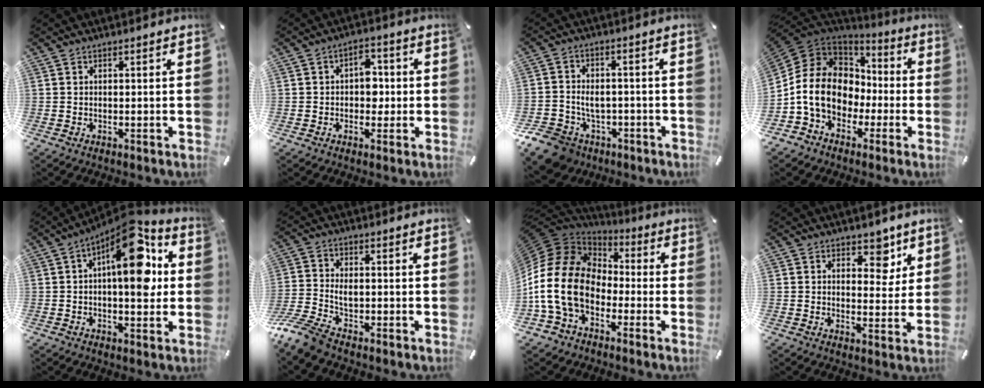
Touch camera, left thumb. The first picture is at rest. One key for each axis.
{"total": 6.0, "fx": -0.1, "fy": 4.5, "fz": 4.0, "tx": -0.040, "ty": 0.000, "tz": -0.011}
{"total": 8.8, "fx": -3.1, "fy": 7.6, "fz": 3.1, "tx": -0.068, "ty": 0.023, "tz": -0.050}
{"total": 13.9, "fx": -2.6, "fy": 11.9, "fz": 6.6, "tx": -0.159, "ty": 0.004, "tz": -0.048}
{"total": 17.3, "fx": 5.0, "fy": 7.6, "fz": 14.7, "tx": -0.195, "ty": -0.035, "tz": 0.080}
{"total": 7.3, "fx": -3.9, "fy": 4.1, "fz": 4.6, "tx": -0.112, "ty": 0.004, "tz": -0.076}
{"total": 18.3, "fx": -3.9, "fy": 13.8, "fz": 11.3, "tx": -0.261, "ty": 0.020, "tz": -0.073}
{"total": 6.6, "fx": 4.1, "fy": 4.3, "fz": 3.0, "tx": -0.011, "ty": -0.026, "tz": 0.061}